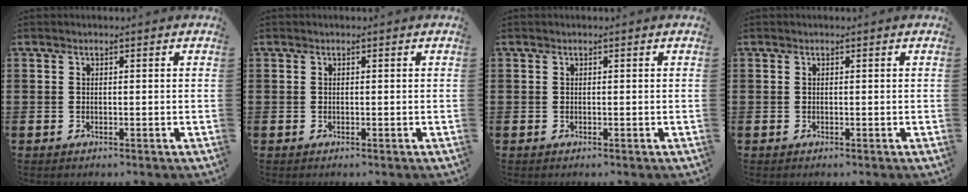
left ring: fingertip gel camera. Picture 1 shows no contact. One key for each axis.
{"total": 0.0}
{"total": 0.0}
{"total": 0.0}